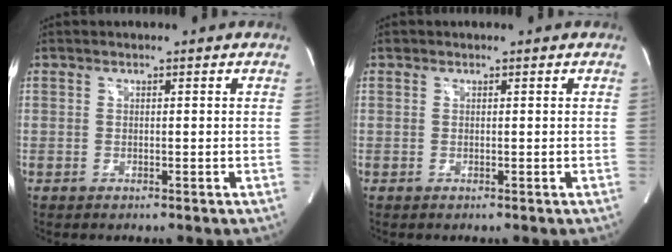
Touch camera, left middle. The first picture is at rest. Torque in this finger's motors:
{"motor_torque": [0.03, 0.01, -0.13, 0.01]}